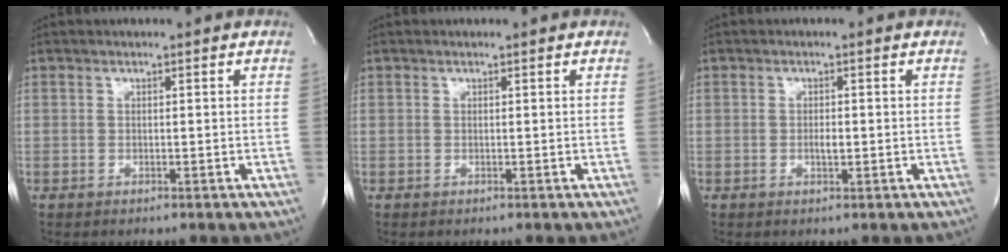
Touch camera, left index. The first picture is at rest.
{"total": 0.0}
{"total": 1.5, "force": [-0.3, 0.5, 1.4], "torque": [-0.026, 0.000, -0.004]}